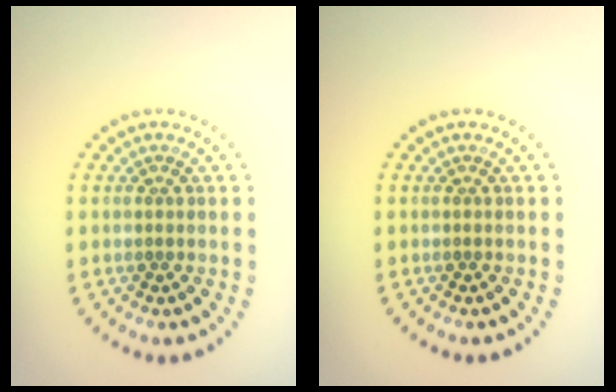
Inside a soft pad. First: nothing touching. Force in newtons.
{"total": 0.0}